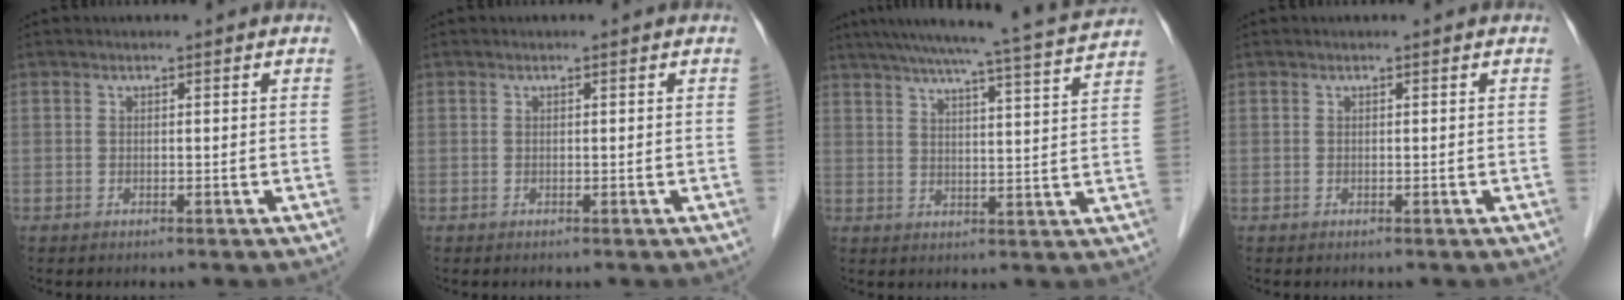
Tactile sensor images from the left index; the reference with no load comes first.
{"total": 0.0}
{"total": 18.2, "force": [16.6, -1.6, 7.4], "torque": [-0.131, -0.026, 0.217]}
{"total": 0.0}